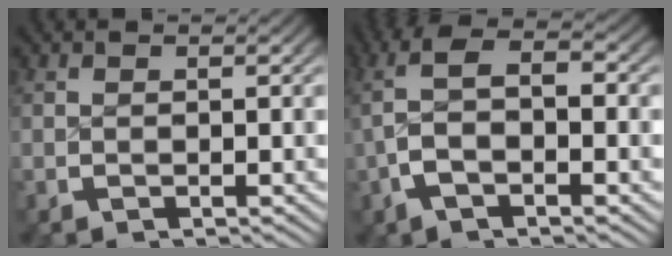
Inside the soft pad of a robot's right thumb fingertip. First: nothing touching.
{"total": 6.6, "force": [0.3, 3.3, 5.7], "torque": [-0.121, 0.002, 0.001]}